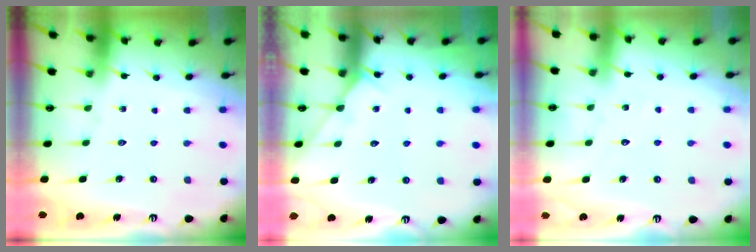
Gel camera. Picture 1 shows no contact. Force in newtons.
{"total": 4.3, "press": 4.3, "slide": 0.6}
{"total": 3.0, "press": 3.0, "slide": 0.3}